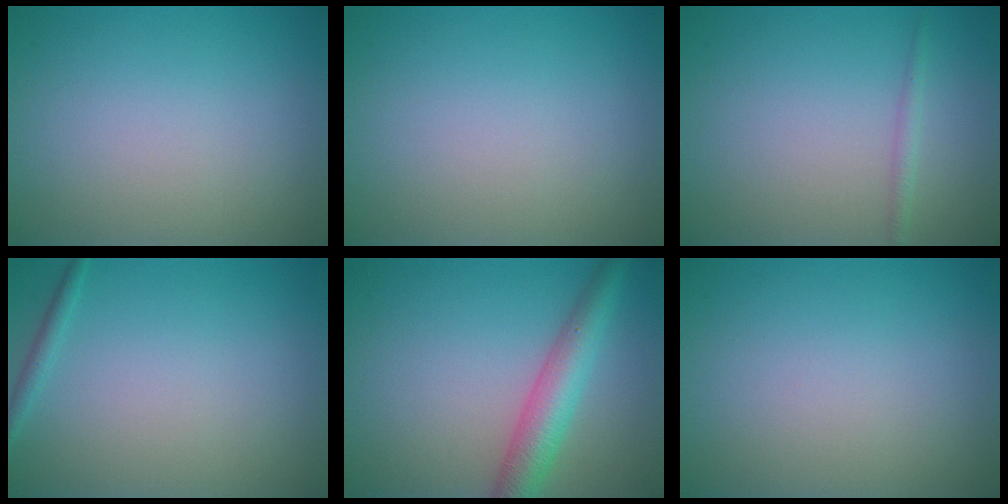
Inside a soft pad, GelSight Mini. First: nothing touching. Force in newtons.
{"total": 0.0}
{"total": 1.1, "press": 1.1, "slide": 0.1}
{"total": 1.0, "press": 1.0, "slide": 0.0}
{"total": 4.7, "press": 4.7, "slide": 0.2}
{"total": 0.0}